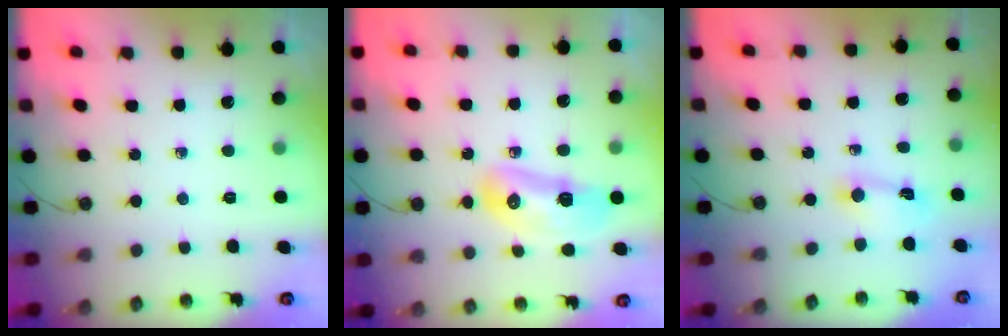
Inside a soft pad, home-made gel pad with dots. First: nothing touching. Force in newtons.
{"total": 9.8, "press": 9.8, "slide": 1.1}
{"total": 2.4, "press": 2.4, "slide": 0.3}